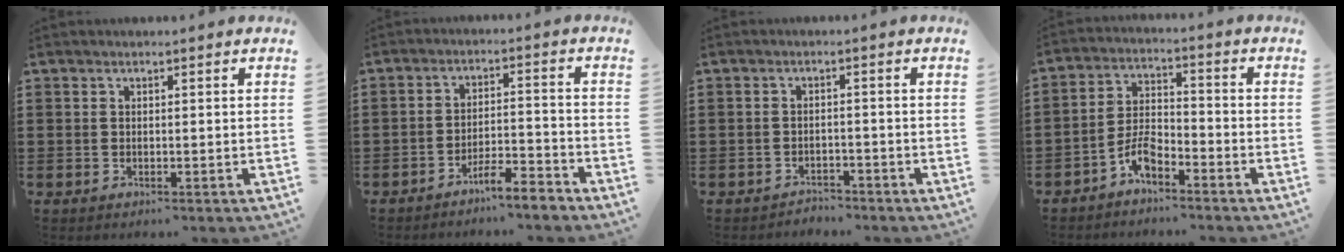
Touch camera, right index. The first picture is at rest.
{"total": 5.0, "force": [-4.6, 0.1, 1.9], "torque": [-0.041, -0.003, -0.091]}
{"total": 2.1, "force": [-2.1, 0.3, -0.1], "torque": [-0.007, 0.000, -0.046]}
{"total": 5.0, "force": [-3.6, 2.0, 2.8], "torque": [-0.070, 0.006, -0.076]}